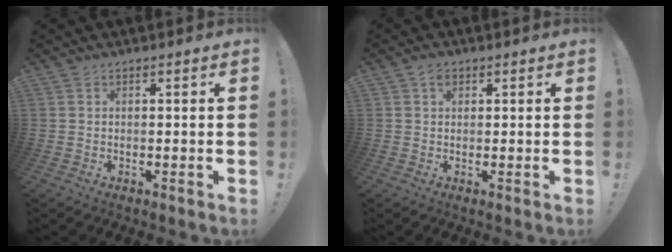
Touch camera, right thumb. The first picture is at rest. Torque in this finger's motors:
{"motor_torque": [0.18, 0.15, -0.07, 0.03, 0.01]}